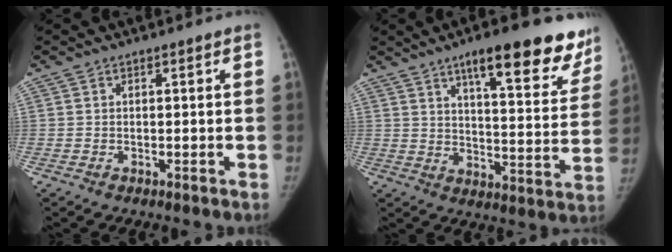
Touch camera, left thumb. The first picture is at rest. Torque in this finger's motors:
{"motor_torque": [1.18, -0.32, 1.54, -1.24, 0.42]}